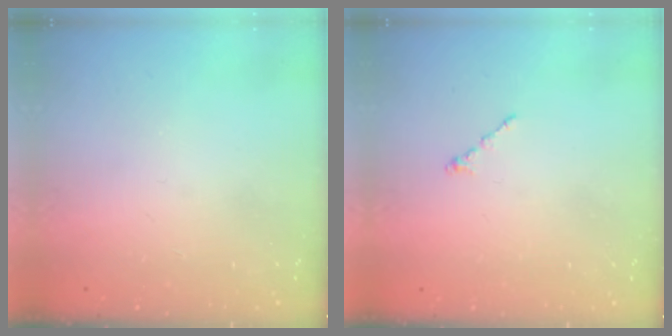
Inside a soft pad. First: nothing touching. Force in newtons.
{"total": 0.0}